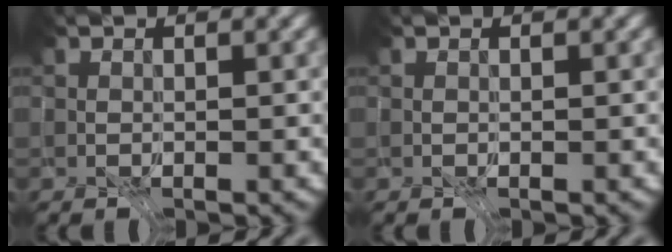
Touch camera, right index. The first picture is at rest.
{"total": 0.0}